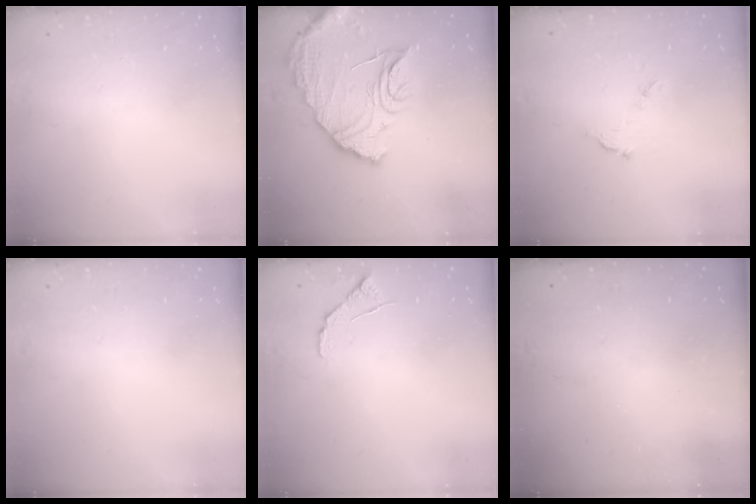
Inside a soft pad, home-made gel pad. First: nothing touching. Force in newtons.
{"total": 14.9, "press": 14.8, "slide": 1.2}
{"total": 6.3, "press": 6.3, "slide": 0.2}
{"total": 0.0}
{"total": 6.4, "press": 6.4, "slide": 0.4}
{"total": 3.2, "press": 3.2, "slide": 0.1}